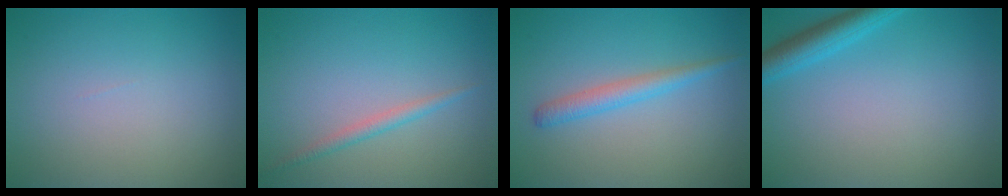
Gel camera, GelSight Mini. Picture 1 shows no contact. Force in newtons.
{"total": 1.3, "press": 1.3, "slide": 0.1}
{"total": 2.2, "press": 2.2, "slide": 0.2}
{"total": 3.1, "press": 3.1, "slide": 0.2}